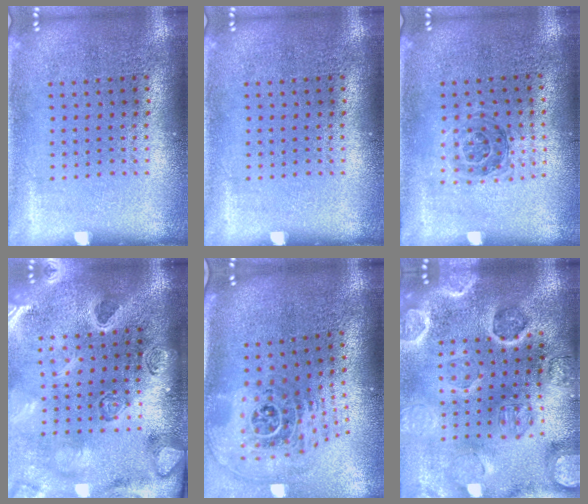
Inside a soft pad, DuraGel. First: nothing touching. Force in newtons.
{"total": 0.0}
{"total": 1.1, "press": 1.0, "slide": 0.3}
{"total": 4.1, "press": 3.2, "slide": 2.5}
{"total": 2.4, "press": 1.7, "slide": 1.7}
{"total": 3.2, "press": 3.1, "slide": 0.6}